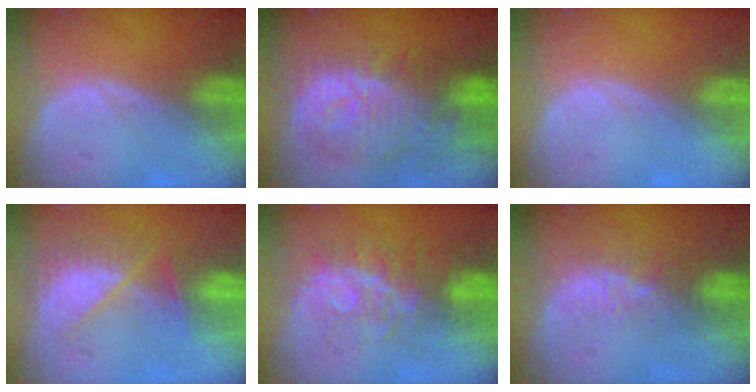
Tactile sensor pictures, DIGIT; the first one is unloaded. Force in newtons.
{"total": 12.2, "press": 11.0, "slide": 5.2}
{"total": 0.0}
{"total": 7.9, "press": 6.9, "slide": 3.9}
{"total": 7.7, "press": 7.1, "slide": 3.1}
{"total": 4.9, "press": 4.3, "slide": 2.2}